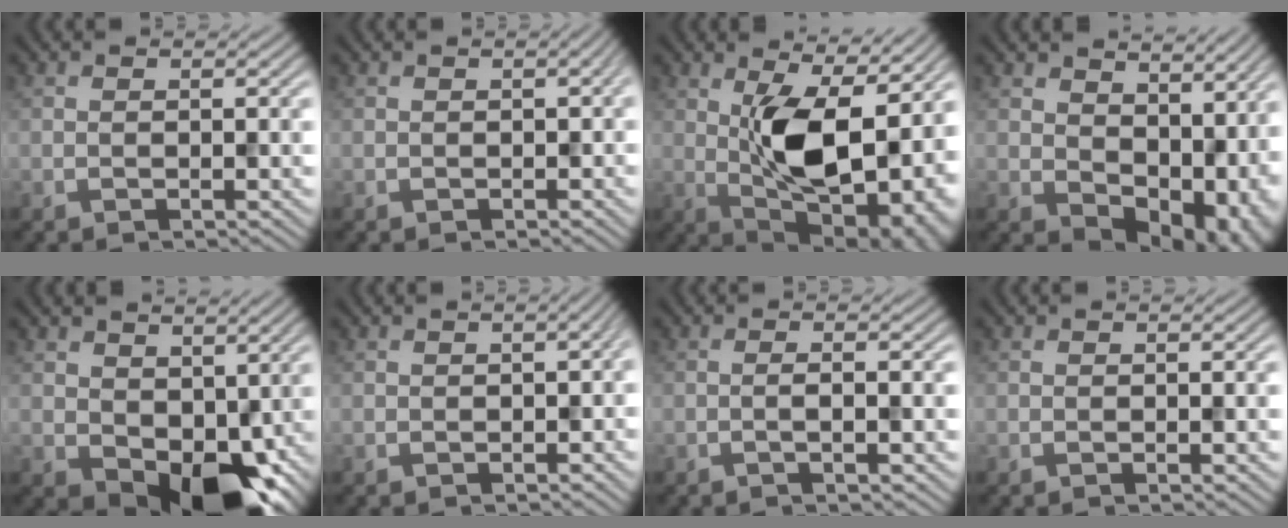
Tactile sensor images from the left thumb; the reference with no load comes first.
{"total": 1.2, "force": [-0.2, 0.6, 1.0], "torque": [-0.013, 0.000, -0.001]}
{"total": 13.5, "force": [1.4, 6.8, 11.6], "torque": [-0.182, -0.006, 0.023]}
{"total": 11.8, "force": [2.5, 7.9, 8.5], "torque": [-0.121, -0.038, 0.075]}
{"total": 9.2, "force": [0.3, 6.4, 6.7], "torque": [-0.112, -0.027, 0.018]}
{"total": 1.7, "force": [-0.4, 0.7, 1.5], "torque": [-0.020, -0.002, -0.003]}
{"total": 1.4, "force": [-0.4, 0.1, 1.3], "torque": [-0.022, 0.005, -0.012]}
{"total": 0.0}